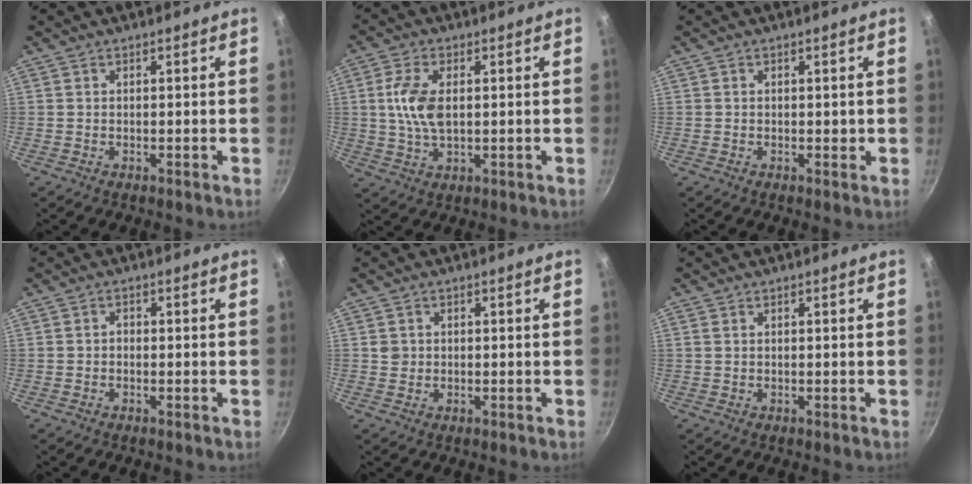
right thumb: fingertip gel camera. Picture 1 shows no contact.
{"total": 8.2, "force": [1.0, 4.4, 6.9], "torque": [-0.136, 0.002, 0.019]}
{"total": 0.6, "force": [0.1, 0.5, 0.3], "torque": [0.001, 0.003, 0.002]}
{"total": 0.9, "force": [-0.4, 0.6, 0.5], "torque": [-0.007, 0.005, -0.007]}
{"total": 1.6, "force": [0.3, 1.6, 0.4], "torque": [-0.002, 0.006, 0.005]}
{"total": 0.7, "force": [0.3, 0.5, 0.4], "torque": [-0.008, 0.001, 0.006]}